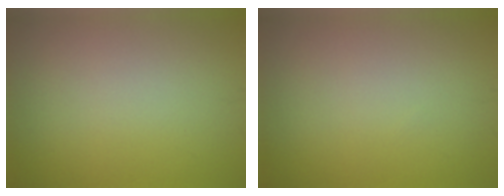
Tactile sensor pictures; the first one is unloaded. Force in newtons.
{"total": 0.0}